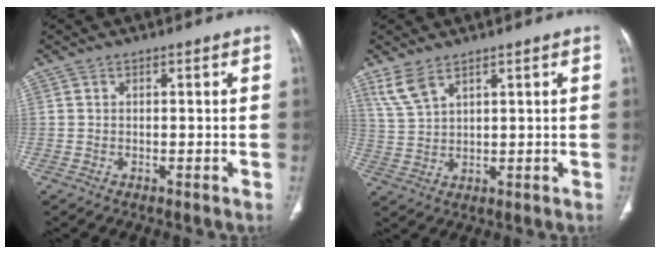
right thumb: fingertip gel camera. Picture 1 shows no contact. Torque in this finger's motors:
{"motor_torque": [-0.38, 0.48, 0.64, 0.32, 0.02]}